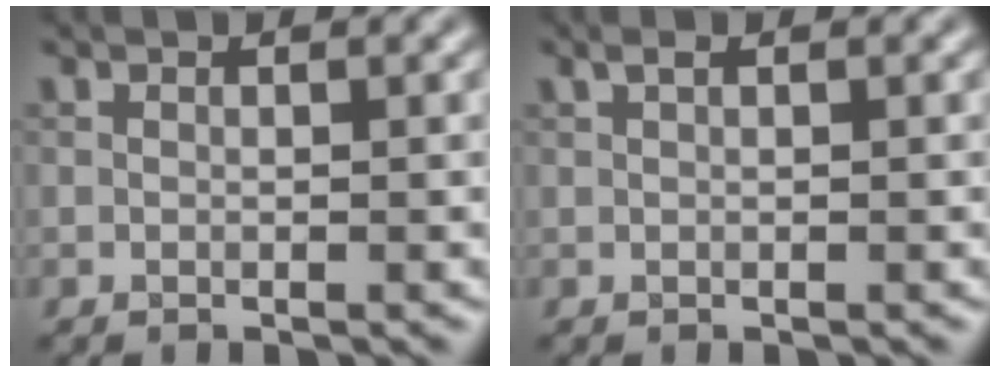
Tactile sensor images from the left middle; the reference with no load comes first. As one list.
[{"total": 0.6, "force": [0.3, 0.2, 0.5], "torque": [-0.012, 0.004, 0.007]}]